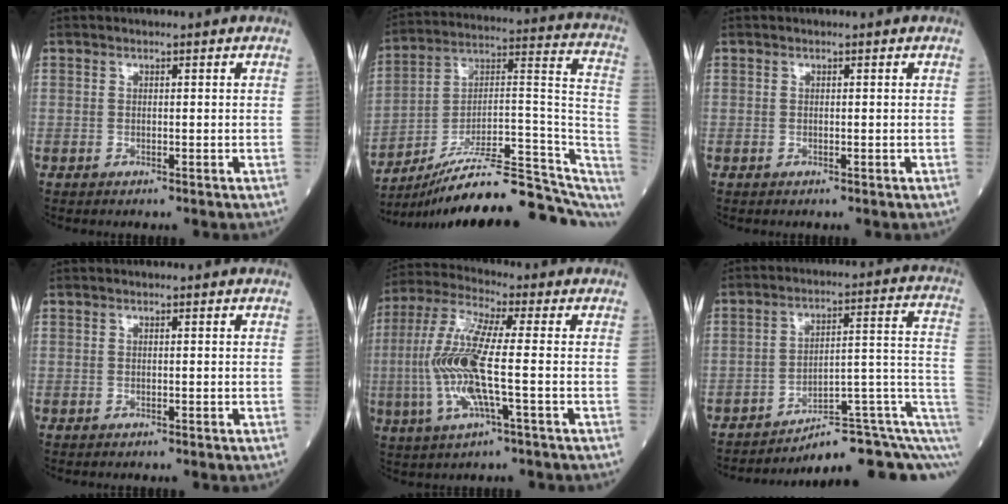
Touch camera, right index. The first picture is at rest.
{"total": 23.1, "force": [-18.6, 3.6, 13.4], "torque": [-0.132, 0.045, -0.279]}
{"total": 0.0}
{"total": 0.0}
{"total": 12.4, "force": [-1.6, 1.0, 12.2], "torque": [-0.271, 0.002, -0.038]}
{"total": 13.6, "force": [-7.7, 3.1, 10.8], "torque": [-0.098, 0.080, -0.095]}